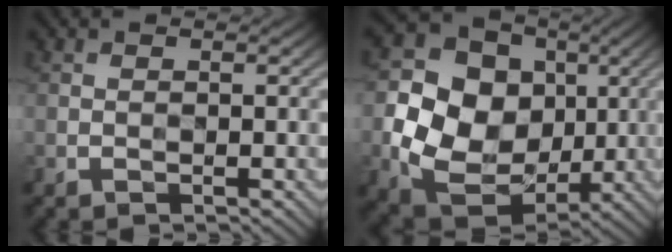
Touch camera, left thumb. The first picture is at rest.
{"total": 15.0, "force": [0.0, 13.0, 7.7], "torque": [-0.183, -0.008, 0.012]}